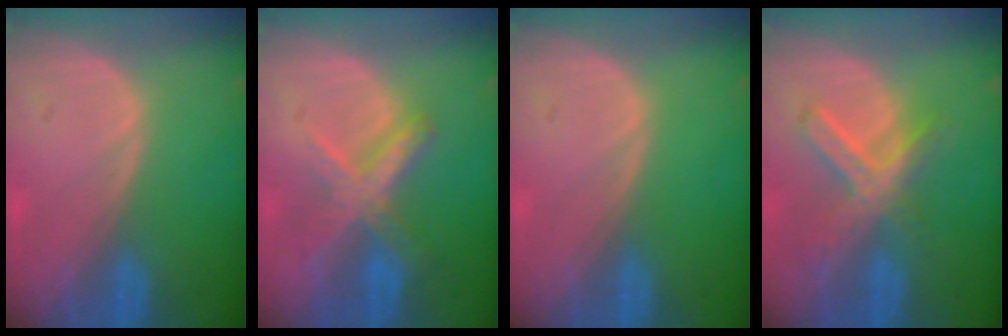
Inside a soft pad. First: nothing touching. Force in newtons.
{"total": 7.2, "press": 6.1, "slide": 3.8}
{"total": 0.0}
{"total": 7.3, "press": 6.3, "slide": 3.8}